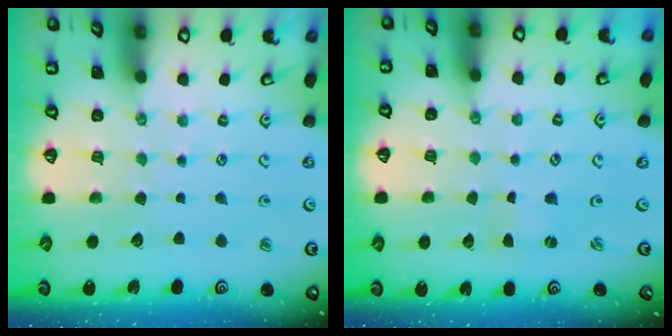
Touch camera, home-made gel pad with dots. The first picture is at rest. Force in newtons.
{"total": 0.0}